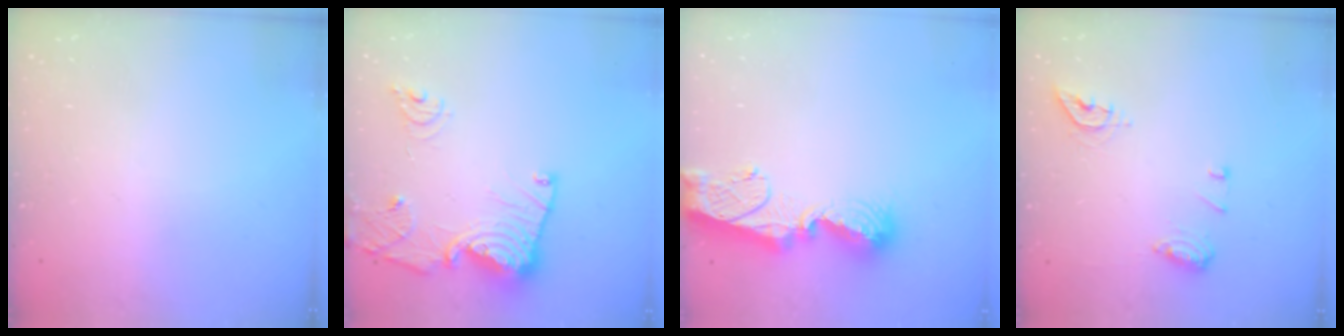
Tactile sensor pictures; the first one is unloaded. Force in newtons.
{"total": 16.7, "press": 16.6, "slide": 1.6}
{"total": 11.5, "press": 11.4, "slide": 1.4}
{"total": 9.0, "press": 8.9, "slide": 0.9}